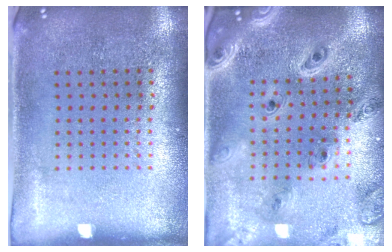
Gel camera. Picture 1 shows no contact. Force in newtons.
{"total": 2.3, "press": 2.1, "slide": 1.0}